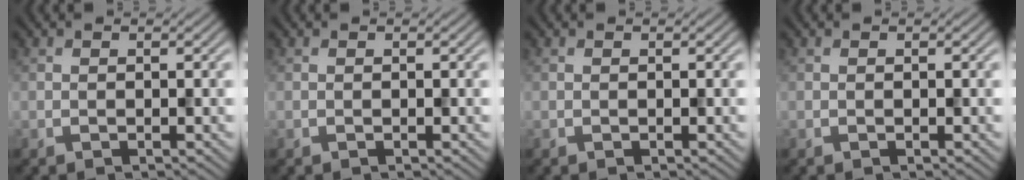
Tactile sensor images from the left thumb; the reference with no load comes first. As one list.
[{"total": 0.0}, {"total": 0.0}, {"total": 0.0}]